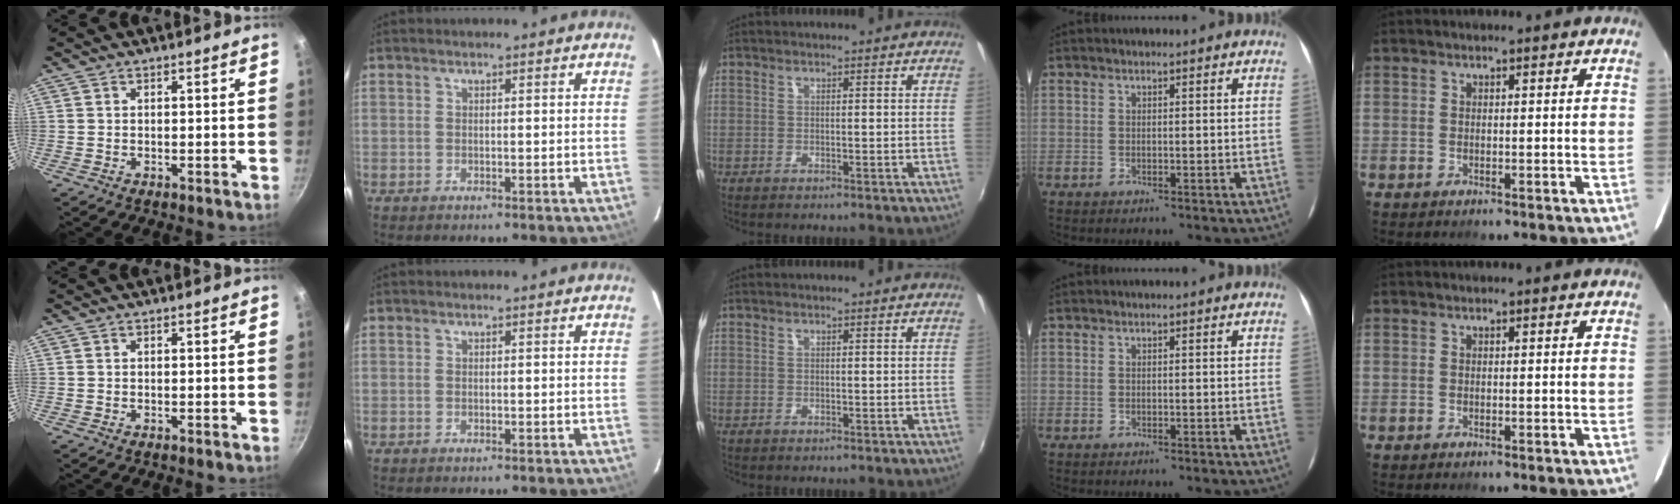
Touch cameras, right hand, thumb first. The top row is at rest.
{}